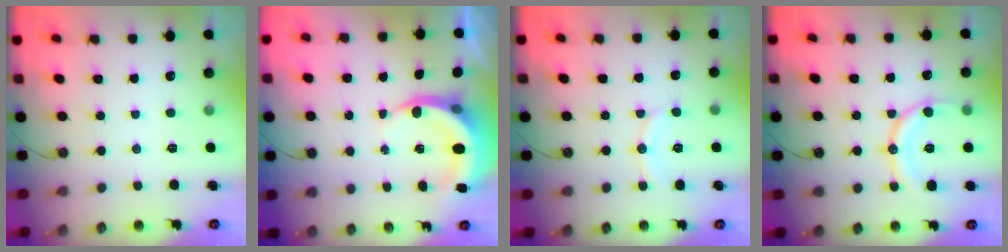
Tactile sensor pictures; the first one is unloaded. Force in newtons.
{"total": 6.5, "press": 6.5, "slide": 1.0}
{"total": 8.4, "press": 8.3, "slide": 0.8}
{"total": 12.2, "press": 12.1, "slide": 1.4}